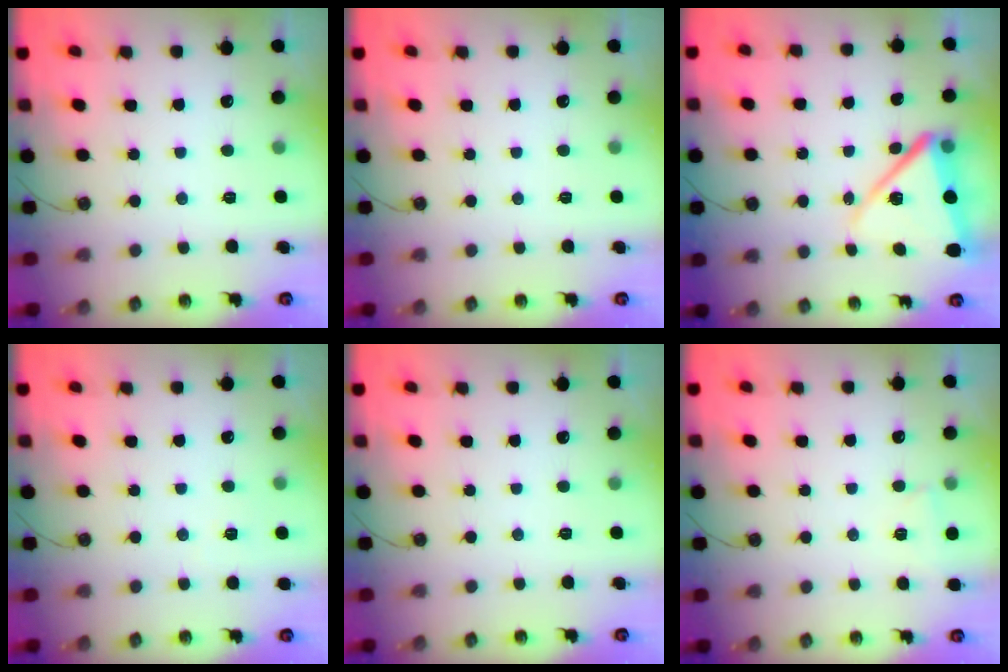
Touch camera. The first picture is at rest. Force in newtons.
{"total": 0.0}
{"total": 13.0, "press": 12.9, "slide": 1.4}
{"total": 2.2, "press": 2.1, "slide": 0.7}
{"total": 0.0}
{"total": 3.0, "press": 2.8, "slide": 0.9}